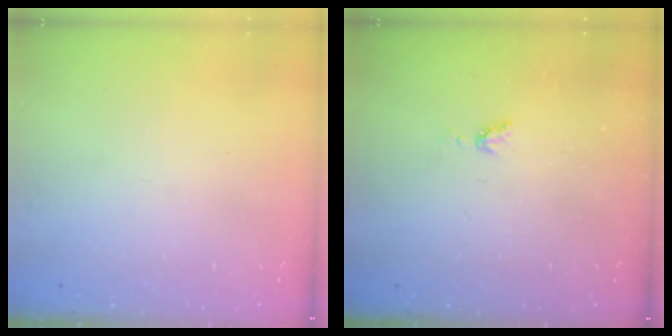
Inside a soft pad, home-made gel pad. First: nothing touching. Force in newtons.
{"total": 4.0, "press": 4.0, "slide": 0.5}